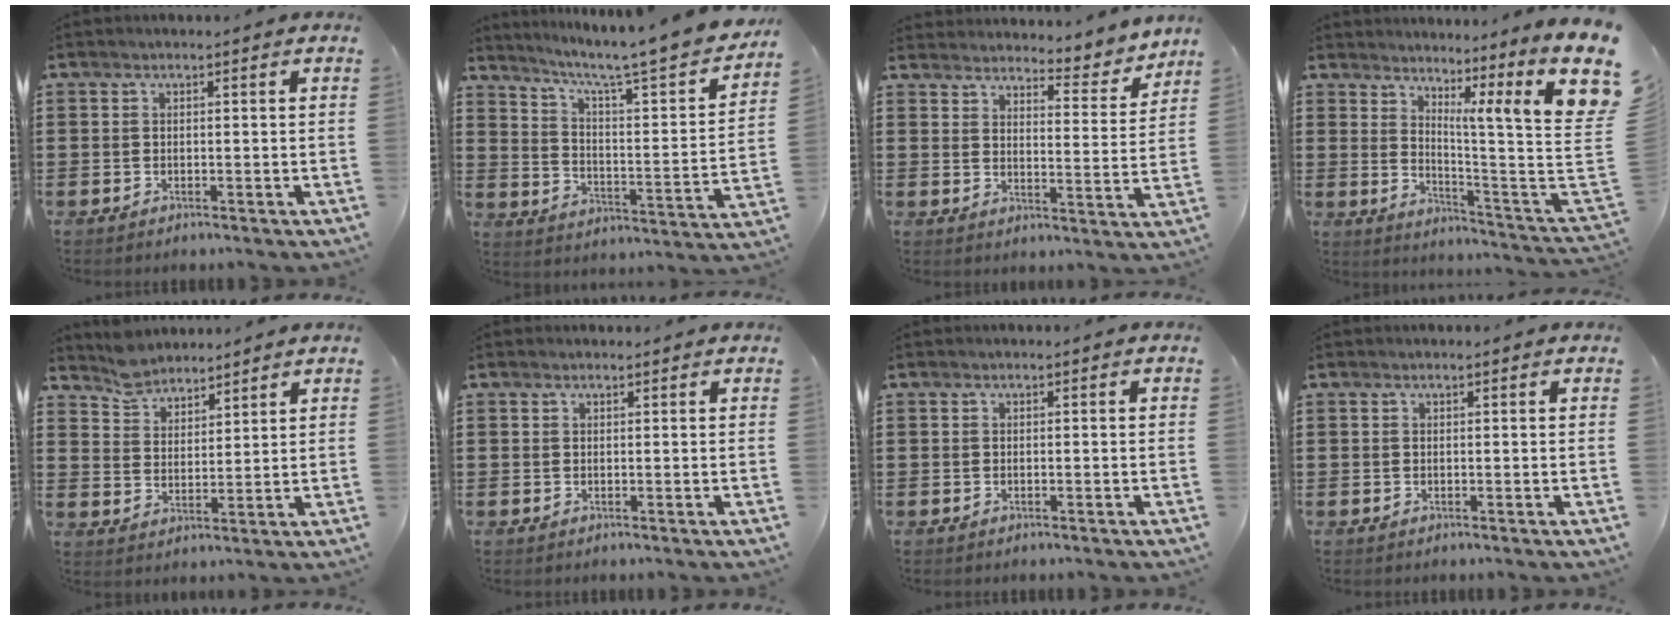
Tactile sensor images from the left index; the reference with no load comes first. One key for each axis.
{"total": 5.6, "fx": 4.5, "fy": 0.2, "fz": 3.4, "tx": -0.087, "ty": -0.043, "tz": 0.066}
{"total": 4.1, "fx": 4.0, "fy": 0.4, "fz": 0.5, "tx": -0.020, "ty": -0.036, "tz": 0.061}
{"total": 9.9, "fx": 6.0, "fy": 0.9, "fz": 7.8, "tx": -0.142, "ty": -0.063, "tz": 0.093}
{"total": 4.8, "fx": 4.6, "fy": 1.5, "fz": -0.1, "tx": -0.017, "ty": -0.008, "tz": 0.088}
{"total": 0.8, "fx": 0.6, "fy": 0.5, "fz": -0.2, "tx": 0.001, "ty": 0.002, "tz": 0.011}
{"total": 0.0}
{"total": 0.0}